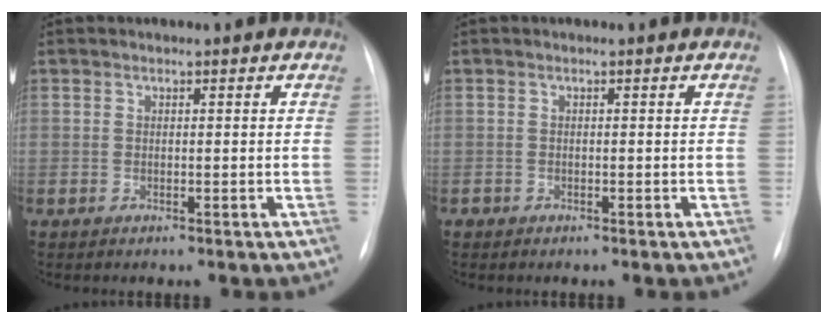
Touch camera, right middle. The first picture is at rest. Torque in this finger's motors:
{"motor_torque": [-0.14, -0.09, -0.01, -0.01]}